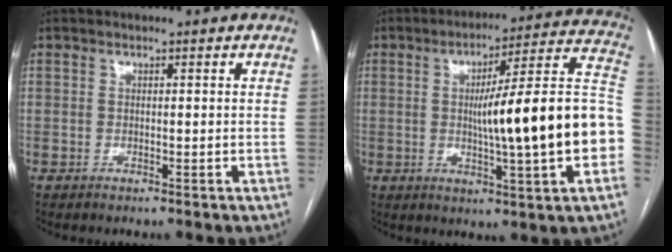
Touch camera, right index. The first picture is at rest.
{"total": 20.4, "force": [-2.0, 0.9, 20.2], "torque": [-0.245, 0.031, -0.028]}